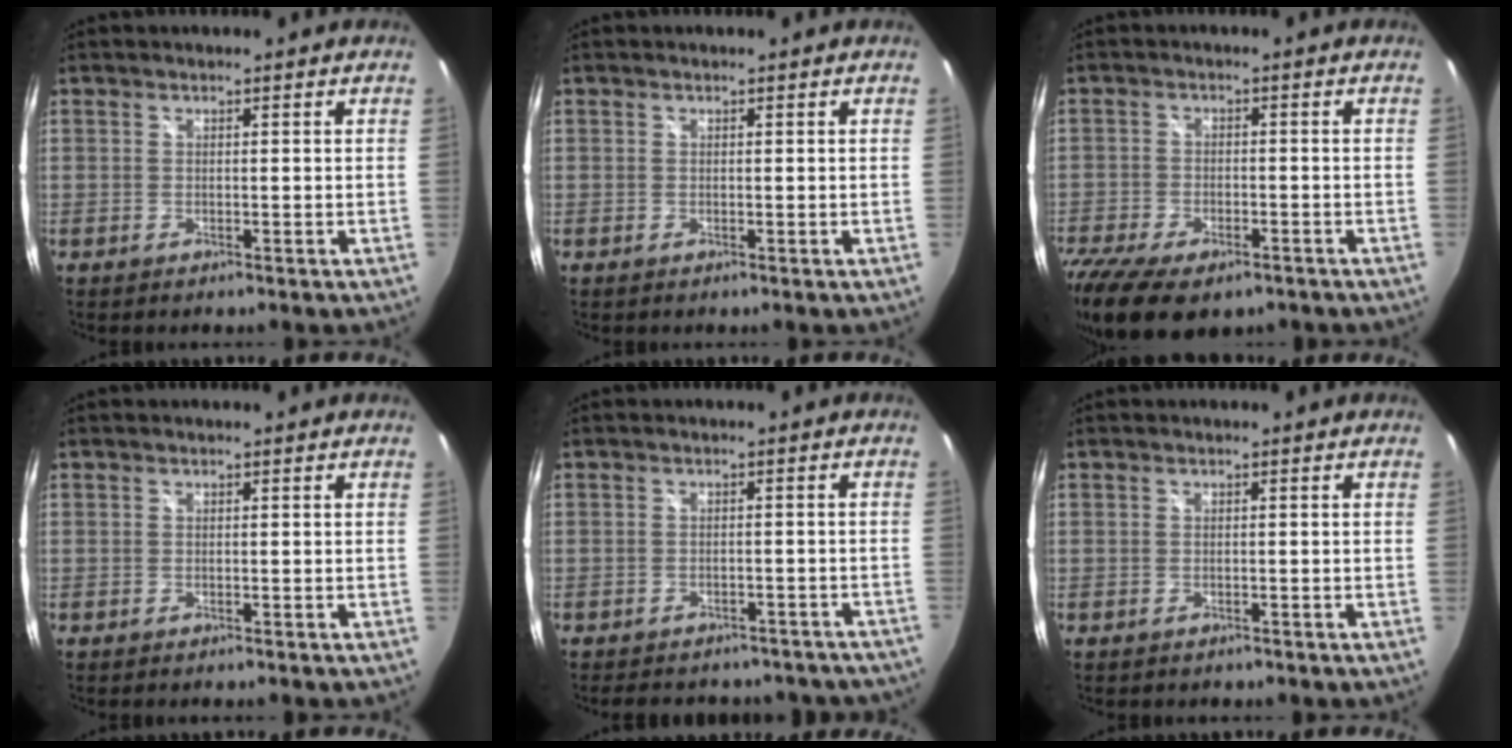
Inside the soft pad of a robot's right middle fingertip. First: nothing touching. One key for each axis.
{"total": 0.0}
{"total": 16.3, "fx": -11.1, "fy": 7.5, "fz": 9.4, "tx": -0.226, "ty": -0.058, "tz": -0.182}
{"total": 0.8, "fx": -0.7, "fy": 0.2, "fz": 0.3, "tx": -0.008, "ty": -0.003, "tz": -0.011}
{"total": 16.8, "fx": -14.4, "fy": 6.6, "fz": 5.7, "tx": -0.112, "ty": 0.010, "tz": -0.161}
{"total": 0.9, "fx": -0.8, "fy": 0.5, "fz": 0.2, "tx": -0.009, "ty": 0.000, "tz": -0.011}